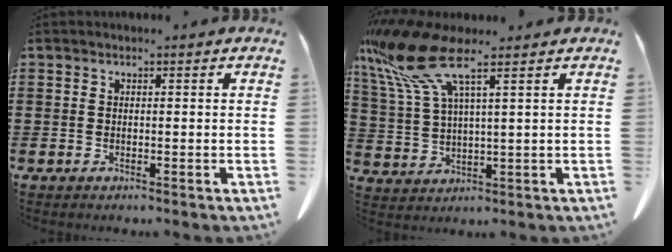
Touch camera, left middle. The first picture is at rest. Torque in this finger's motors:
{"motor_torque": [1.74, 0.39, 1.05, 0.21]}